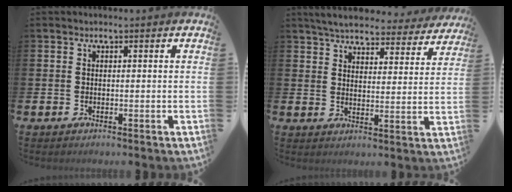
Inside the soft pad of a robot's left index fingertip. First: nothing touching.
{"total": 5.6, "force": [5.4, 0.9, 1.2], "torque": [-0.041, -0.034, 0.094]}